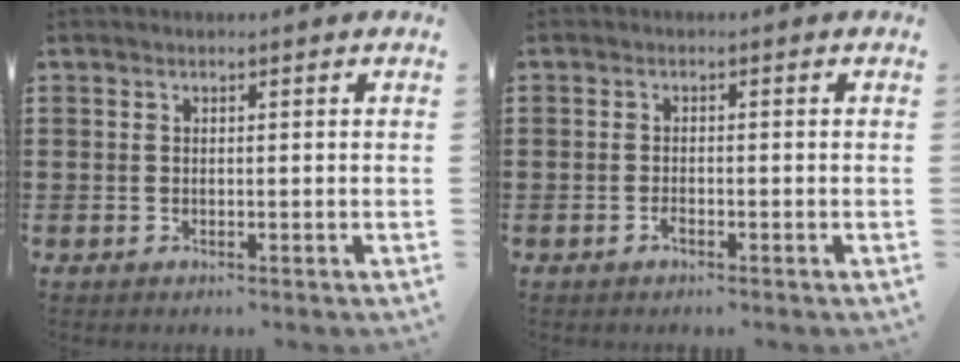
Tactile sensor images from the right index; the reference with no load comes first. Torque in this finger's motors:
{"motor_torque": [1.13, 1.02, 0.11, 0.01]}